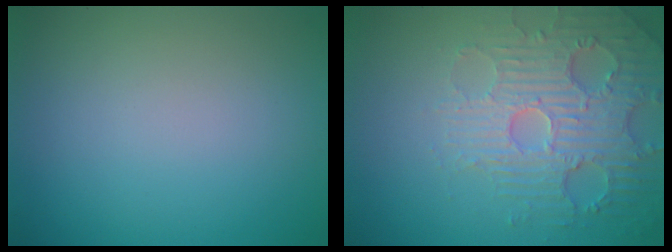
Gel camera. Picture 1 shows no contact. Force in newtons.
{"total": 4.8, "press": 4.5, "slide": 1.5}